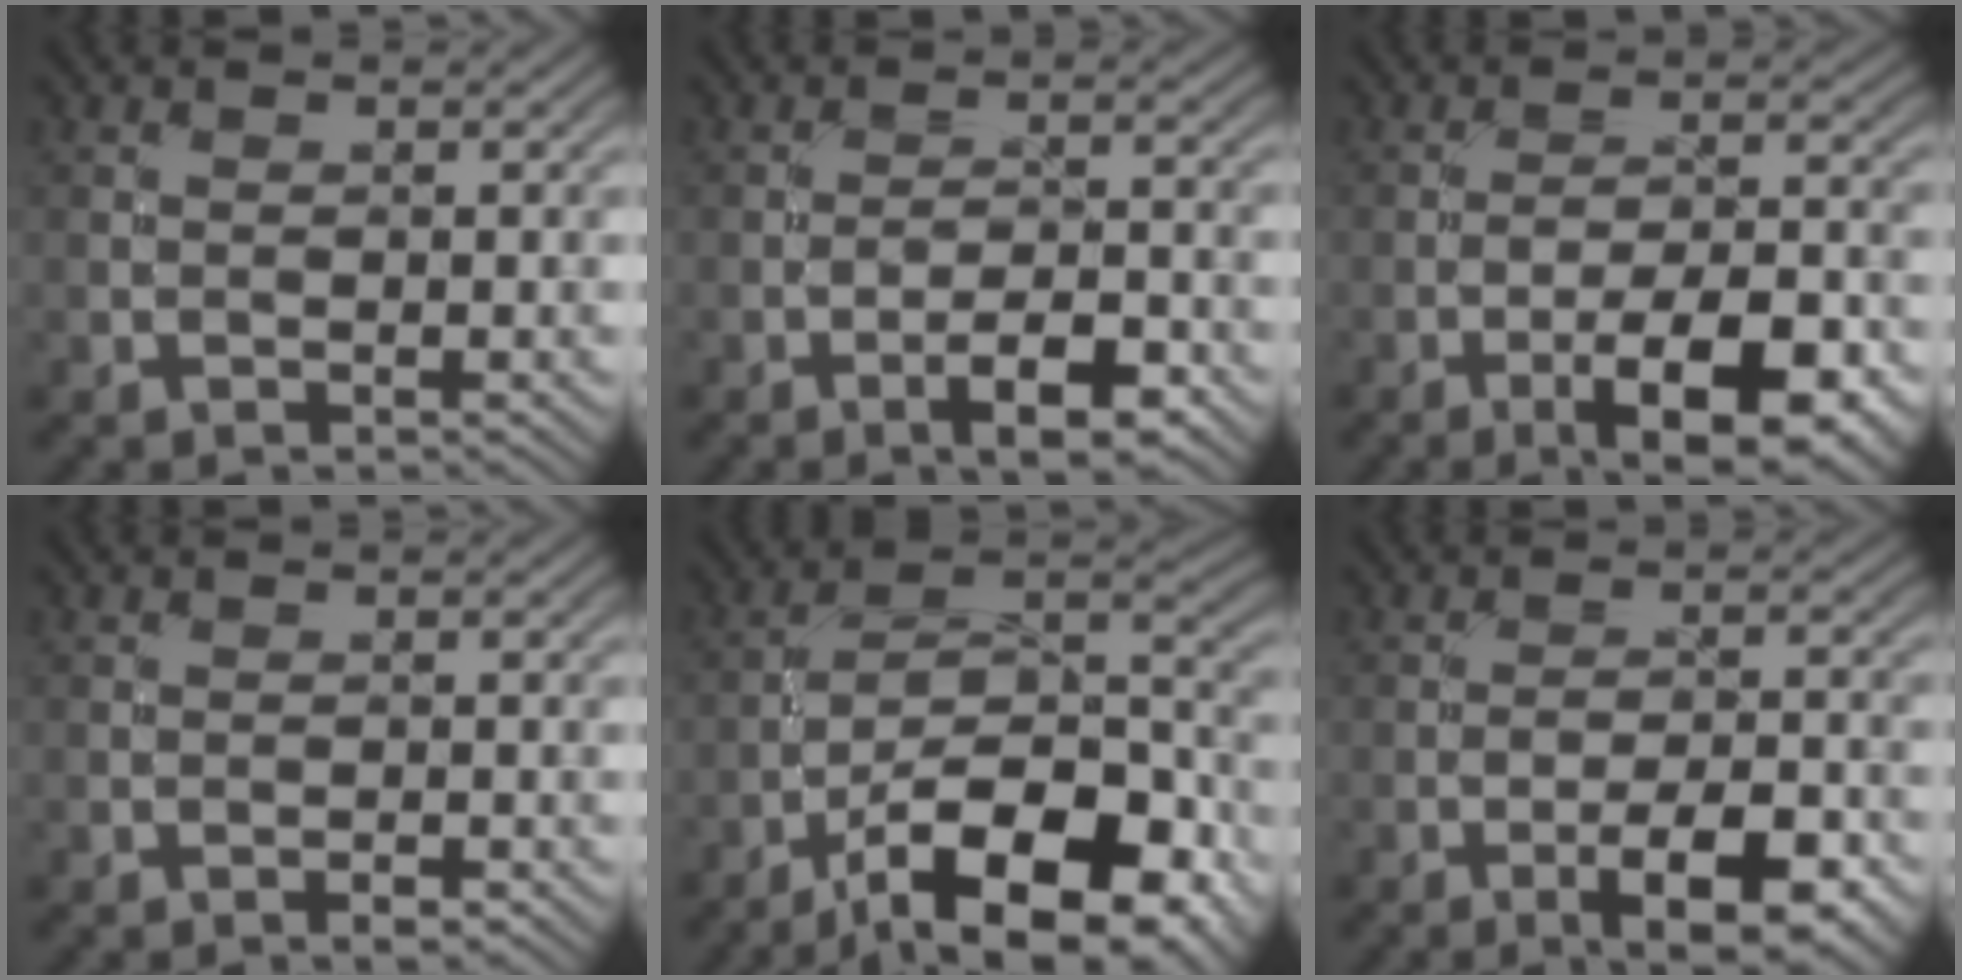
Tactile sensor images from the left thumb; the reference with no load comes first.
{"total": 5.6, "force": [-3.2, 1.7, 4.3], "torque": [-0.067, 0.010, -0.052]}
{"total": 10.5, "force": [-5.7, 3.2, 8.3], "torque": [-0.128, 0.003, -0.084]}
{"total": 1.1, "force": [-0.6, 0.4, 0.7], "torque": [-0.010, 0.001, -0.011]}
{"total": 17.1, "force": [-10.2, 6.8, 11.9], "torque": [-0.185, -0.008, -0.169]}
{"total": 7.6, "force": [-4.1, 2.3, 5.9], "torque": [-0.091, 0.004, -0.059]}